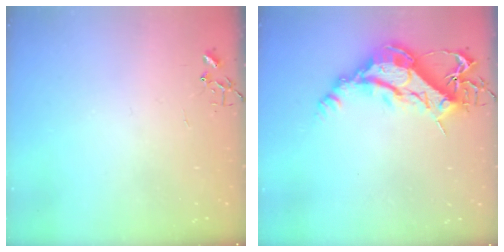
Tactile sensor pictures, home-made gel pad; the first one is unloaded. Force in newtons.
{"total": 14.3, "press": 14.2, "slide": 1.5}